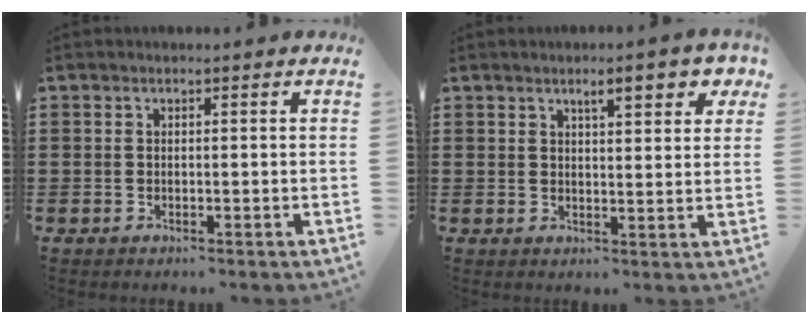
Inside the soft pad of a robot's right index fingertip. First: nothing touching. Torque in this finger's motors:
{"motor_torque": [0.44, 0.19, 0.19, 0.06]}